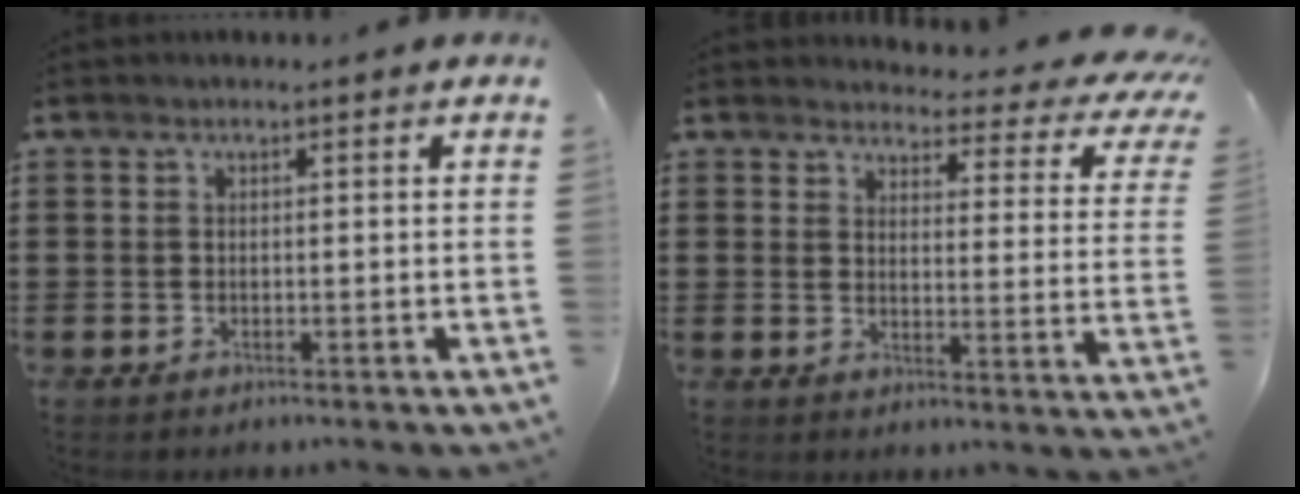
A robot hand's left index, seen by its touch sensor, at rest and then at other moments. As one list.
[{"total": 4.1, "force": [3.5, 0.8, 2.0], "torque": [-0.042, -0.031, 0.052]}]